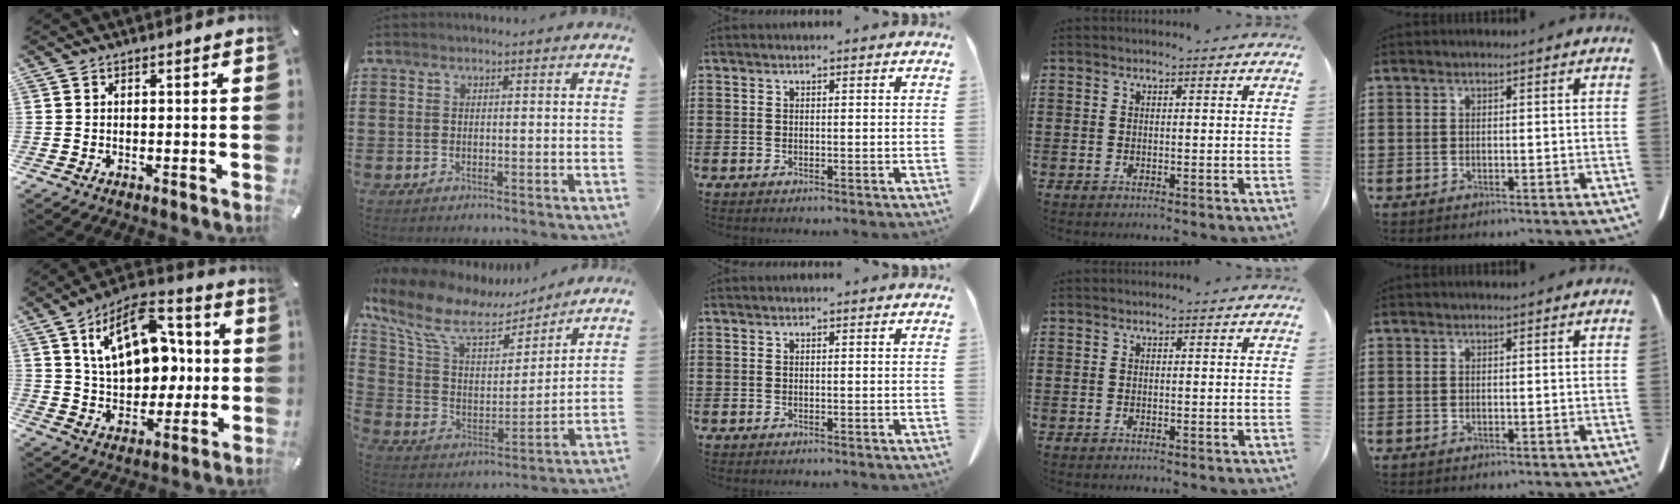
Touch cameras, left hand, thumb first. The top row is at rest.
{"thumb": {"total": 18.1, "force": [5.1, 12.2, 12.5], "torque": [-0.212, -0.013, 0.091]}, "index": {"total": 10.7, "force": [7.2, 4.5, 6.4], "torque": [-0.154, -0.030, 0.123]}}